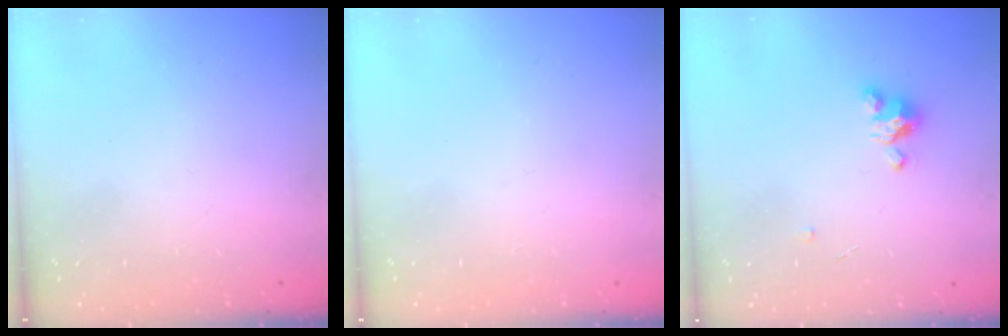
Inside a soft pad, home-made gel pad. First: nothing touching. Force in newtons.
{"total": 0.0}
{"total": 3.8, "press": 3.8, "slide": 0.4}